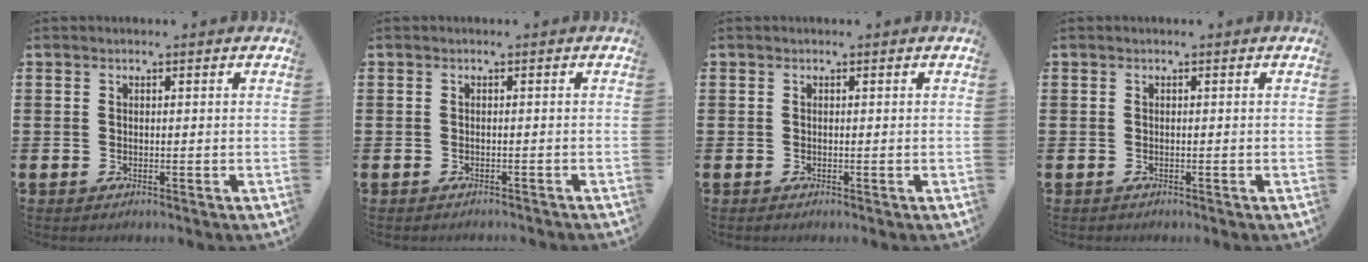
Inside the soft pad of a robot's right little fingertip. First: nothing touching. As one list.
[{"total": 0.5, "force": [-0.5, -0.1, 0.0], "torque": [0.000, -0.002, -0.011]}, {"total": 0.0}, {"total": 0.0}]